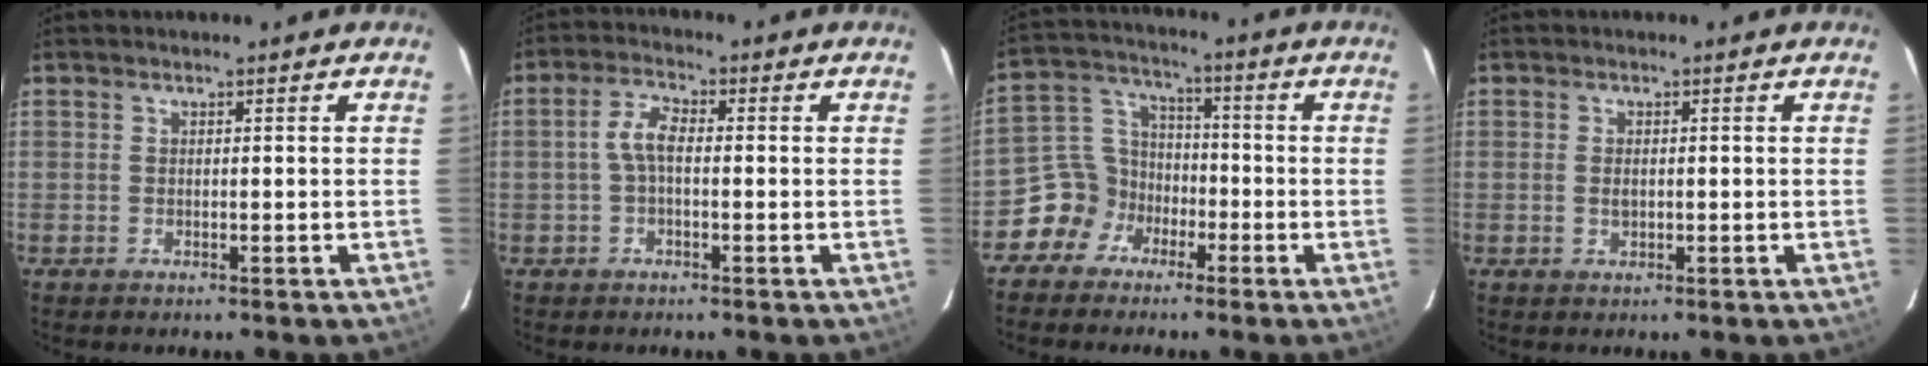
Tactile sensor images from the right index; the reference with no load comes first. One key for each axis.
{"total": 4.1, "fx": -0.4, "fy": 1.8, "fz": 3.7, "tx": -0.080, "ty": 0.013, "tz": -0.008}
{"total": 8.0, "fx": -4.7, "fy": 6.4, "fz": 0.9, "tx": -0.027, "ty": 0.040, "tz": -0.096}
{"total": 1.6, "fx": -0.1, "fy": 1.0, "fz": 1.2, "tx": -0.024, "ty": 0.000, "tz": -0.002}